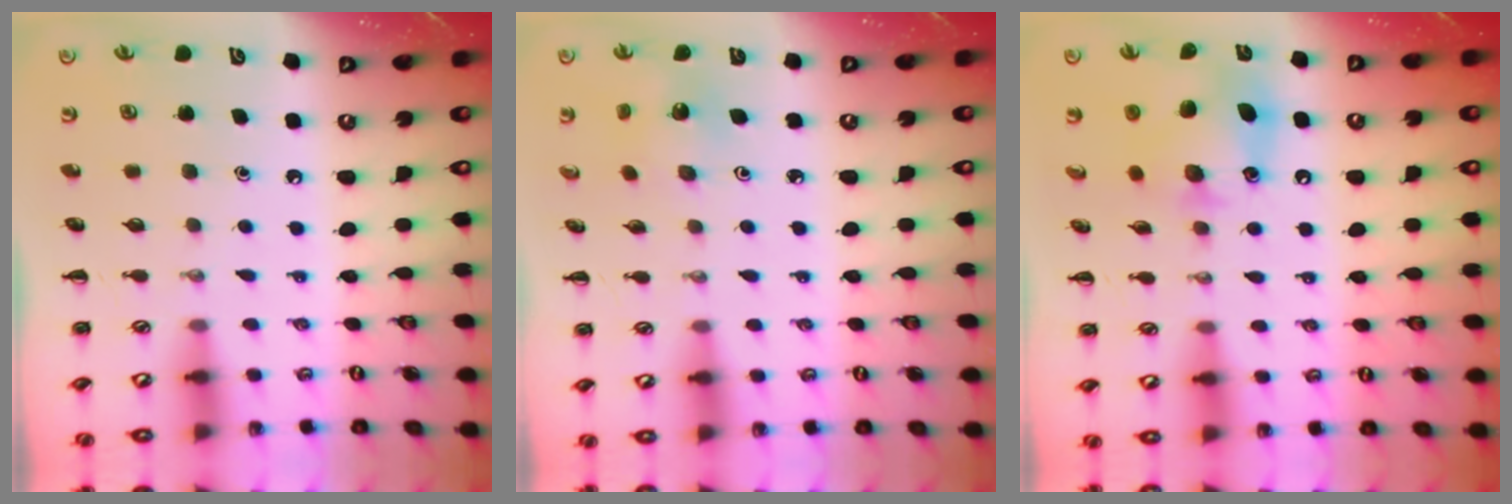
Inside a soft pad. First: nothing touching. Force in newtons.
{"total": 2.6, "press": 2.4, "slide": 0.9}
{"total": 11.8, "press": 11.6, "slide": 1.7}